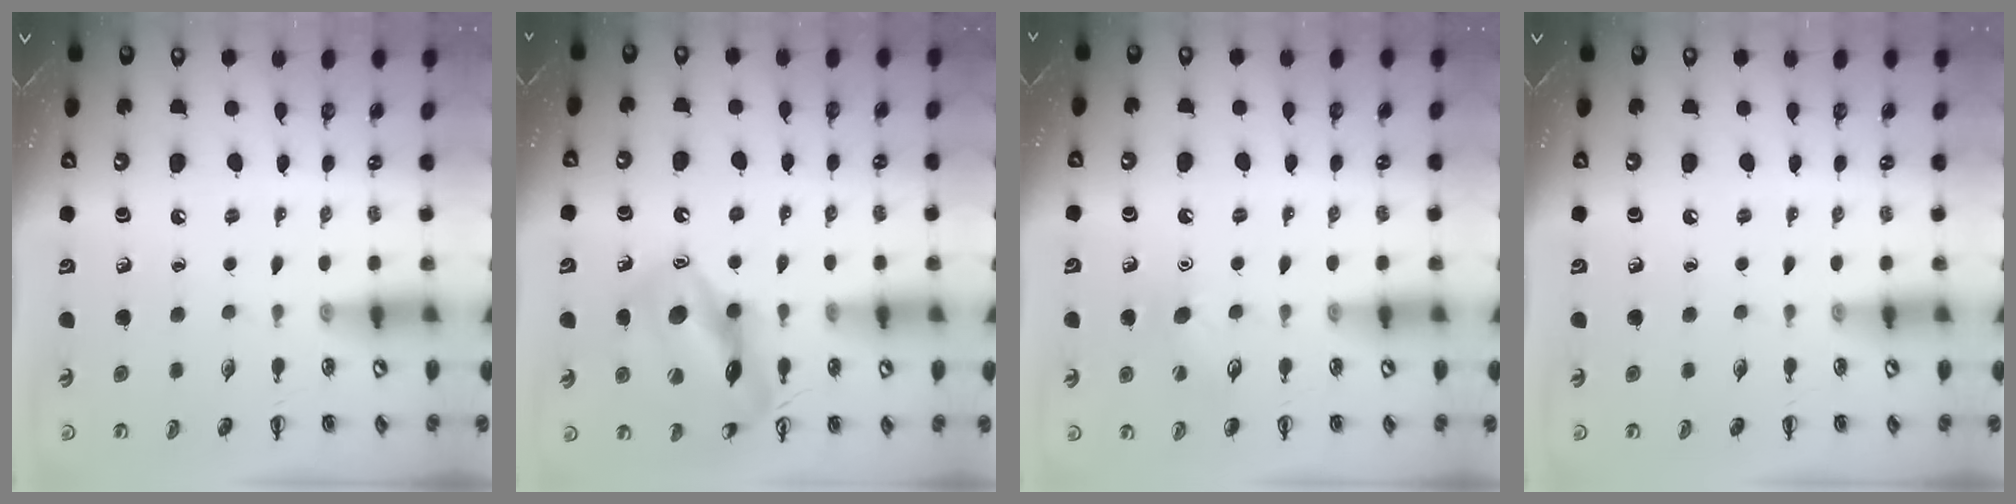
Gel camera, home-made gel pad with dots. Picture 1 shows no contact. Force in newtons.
{"total": 15.5, "press": 15.3, "slide": 1.8}
{"total": 7.2, "press": 7.1, "slide": 1.6}
{"total": 0.0}